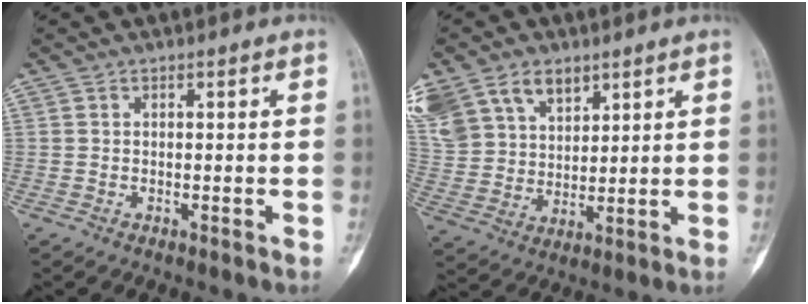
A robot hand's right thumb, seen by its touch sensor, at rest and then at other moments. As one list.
[{"total": 19.6, "force": [10.6, 13.6, 9.4], "torque": [-0.225, 0.020, 0.218]}]